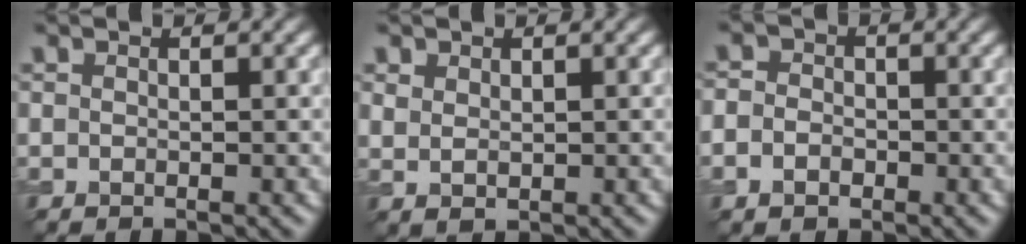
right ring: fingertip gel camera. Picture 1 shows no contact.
{"total": 1.5, "force": [1.0, 0.8, 0.7], "torque": [-0.015, -0.002, 0.023]}
{"total": 2.3, "force": [-0.8, 1.9, 1.1], "torque": [-0.007, -0.001, -0.022]}